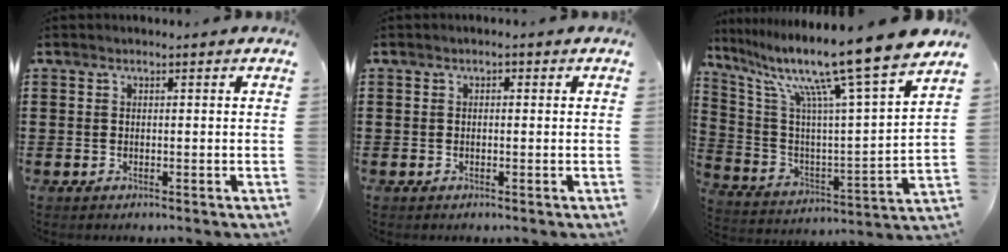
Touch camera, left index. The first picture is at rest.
{"total": 0.6, "force": [-0.2, 0.5, 0.2], "torque": [-0.007, 0.002, -0.006]}
{"total": 14.6, "force": [11.3, -0.4, 9.1], "torque": [-0.194, -0.080, 0.175]}